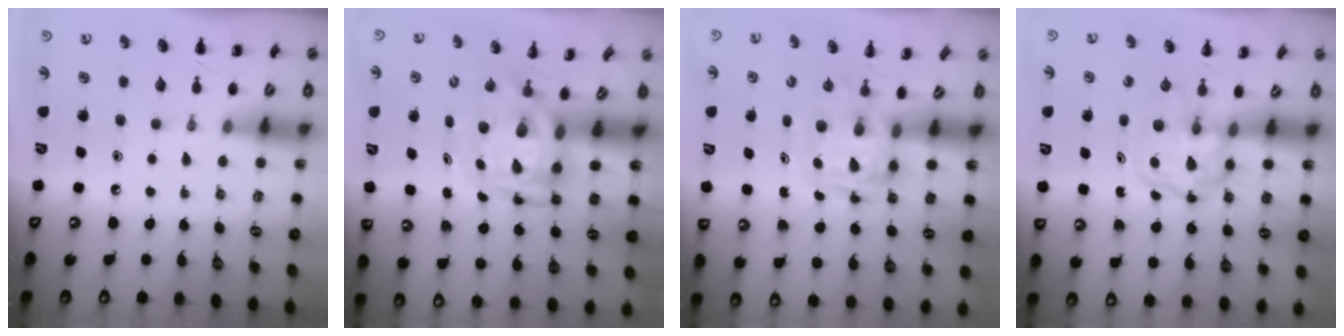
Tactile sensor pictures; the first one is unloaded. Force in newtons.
{"total": 4.5, "press": 4.4, "slide": 1.1}
{"total": 3.4, "press": 3.4, "slide": 0.6}
{"total": 3.8, "press": 3.7, "slide": 0.4}